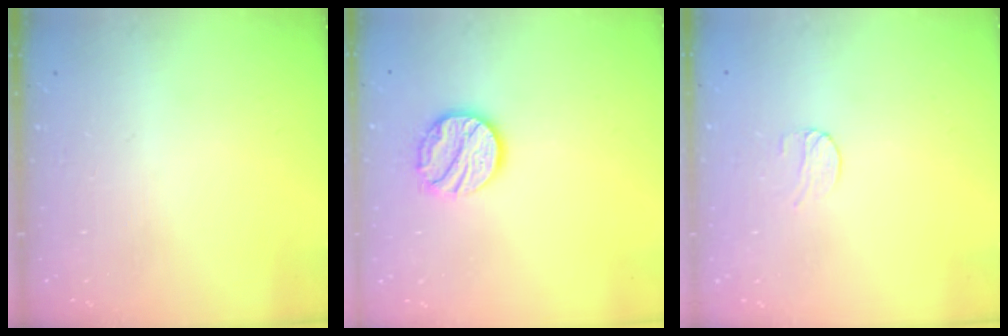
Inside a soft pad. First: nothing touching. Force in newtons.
{"total": 13.2, "press": 13.1, "slide": 1.0}
{"total": 6.3, "press": 6.3, "slide": 0.6}